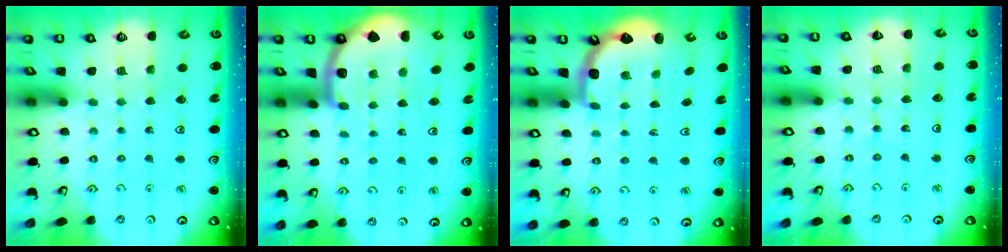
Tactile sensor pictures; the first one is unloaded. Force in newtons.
{"total": 4.0, "press": 4.0, "slide": 0.6}
{"total": 2.8, "press": 2.2, "slide": 1.8}
{"total": 3.1, "press": 3.0, "slide": 0.8}